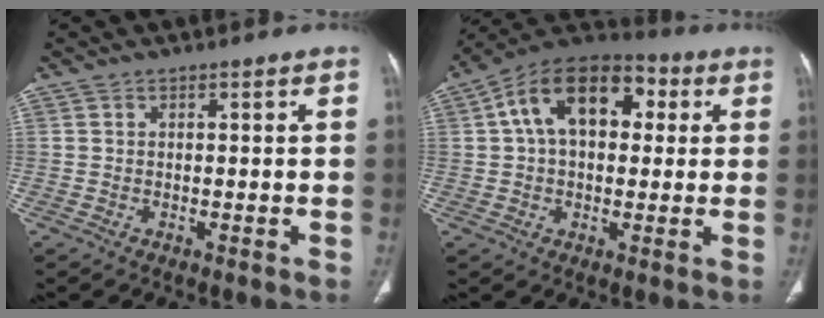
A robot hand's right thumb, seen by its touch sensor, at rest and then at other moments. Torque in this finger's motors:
{"motor_torque": [1.10, 3.42, 1.61, -0.12, 0.12]}